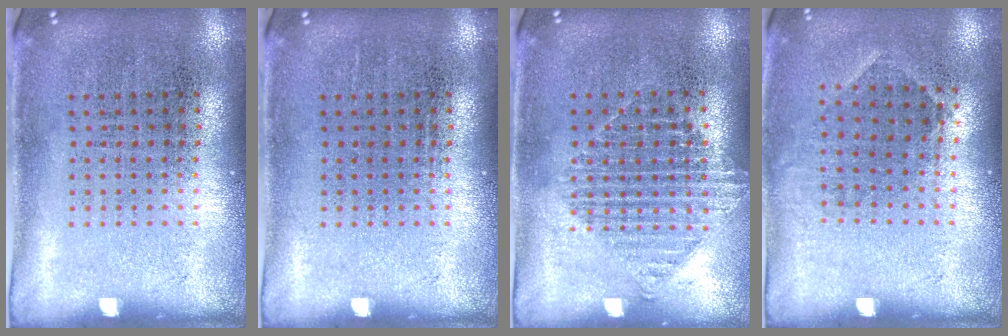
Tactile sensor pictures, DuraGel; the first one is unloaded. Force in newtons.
{"total": 0.0}
{"total": 1.1, "press": 1.1, "slide": 0.3}
{"total": 0.8, "press": 0.7, "slide": 0.5}